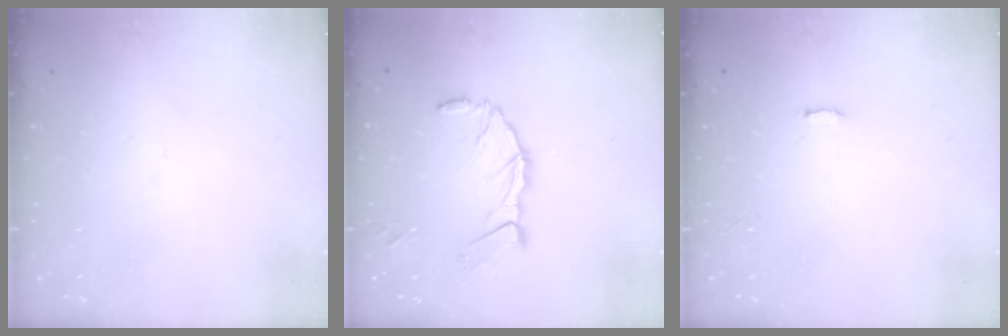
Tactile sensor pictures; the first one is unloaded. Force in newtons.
{"total": 12.6, "press": 12.4, "slide": 2.0}
{"total": 3.6, "press": 3.6, "slide": 0.3}